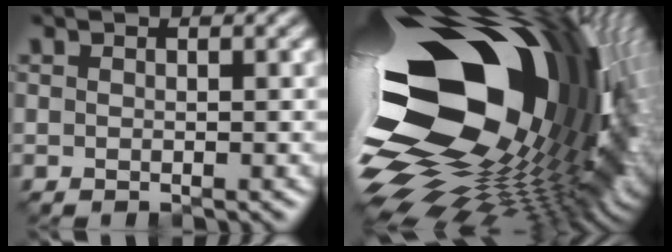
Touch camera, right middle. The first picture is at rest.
{"total": 22.5, "force": [1.0, 13.1, 18.3], "torque": [-0.342, -0.040, 0.005]}